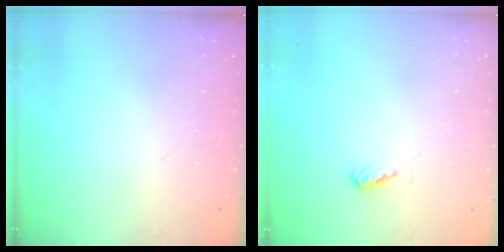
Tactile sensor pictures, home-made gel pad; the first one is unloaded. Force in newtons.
{"total": 2.7, "press": 2.7, "slide": 0.6}